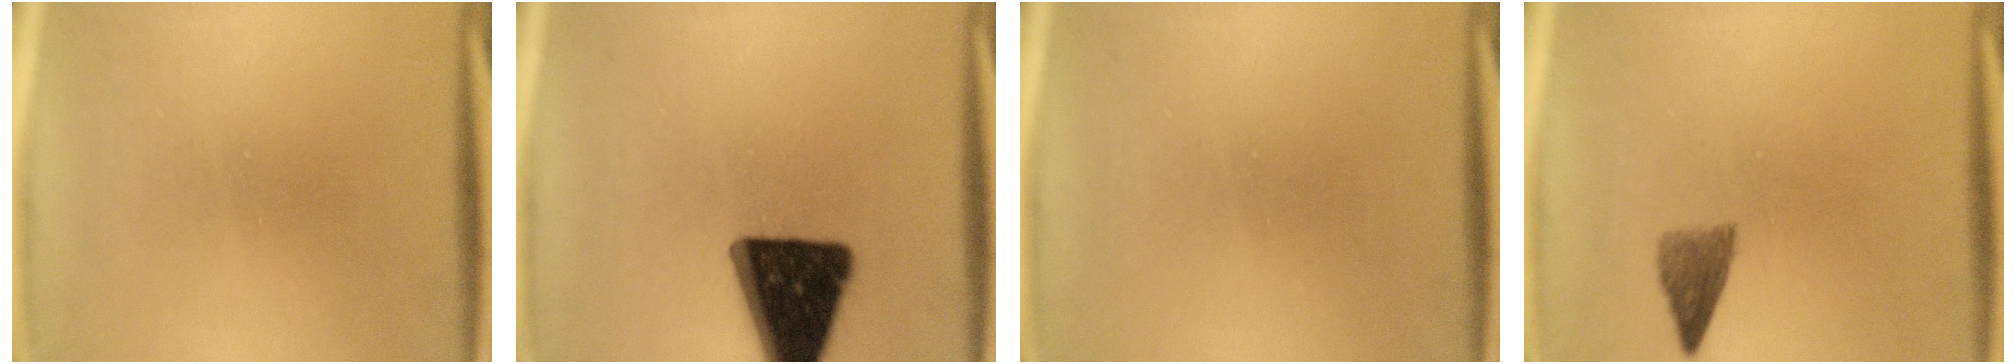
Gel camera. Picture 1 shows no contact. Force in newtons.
{"total": 18.0}
{"total": 0.0}
{"total": 3.0}